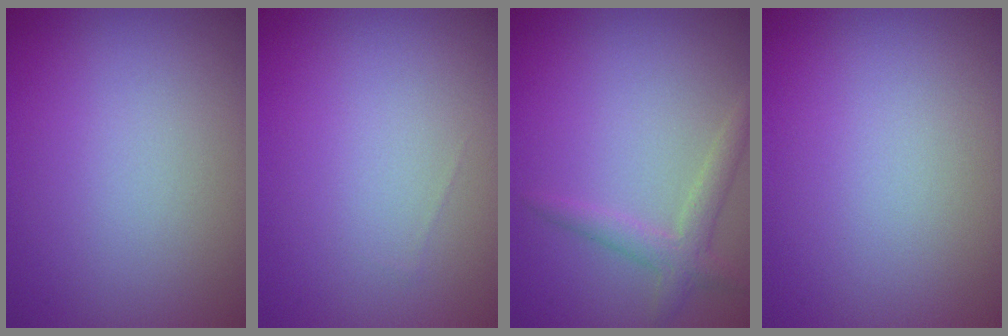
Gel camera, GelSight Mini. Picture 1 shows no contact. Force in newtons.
{"total": 0.0}
{"total": 2.1, "press": 2.1, "slide": 0.0}
{"total": 0.0}